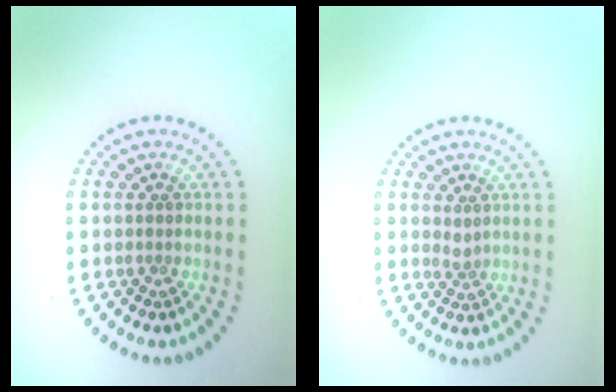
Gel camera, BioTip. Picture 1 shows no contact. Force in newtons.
{"total": 0.9, "press": 0.6, "slide": 0.7}